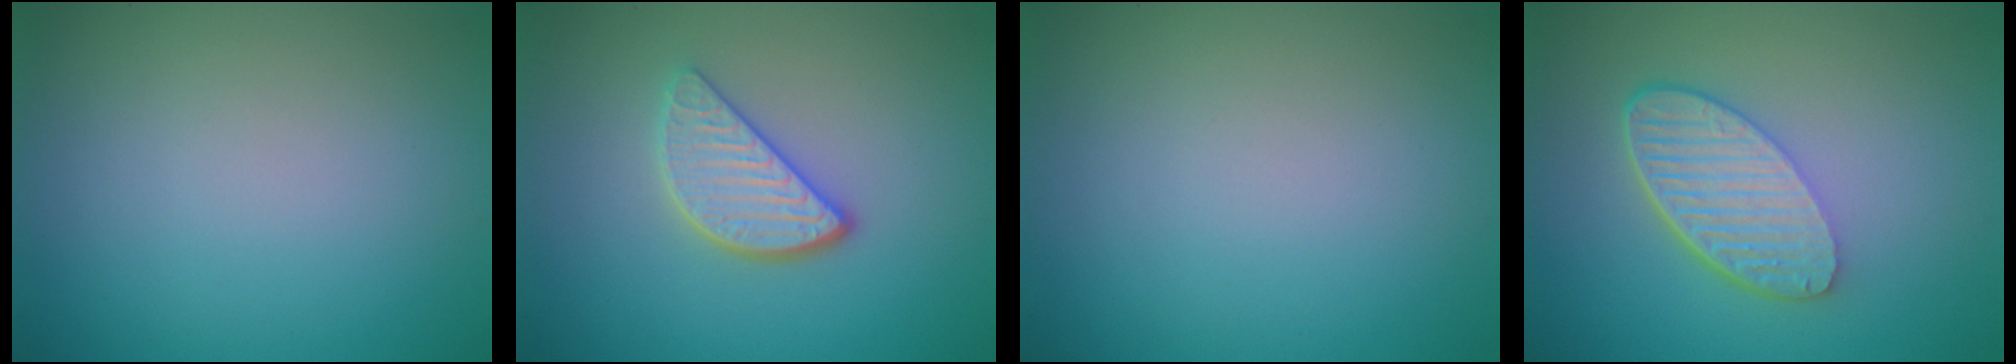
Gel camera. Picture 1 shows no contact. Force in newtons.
{"total": 3.5, "press": 2.9, "slide": 2.0}
{"total": 0.0}
{"total": 5.6, "press": 4.0, "slide": 3.9}